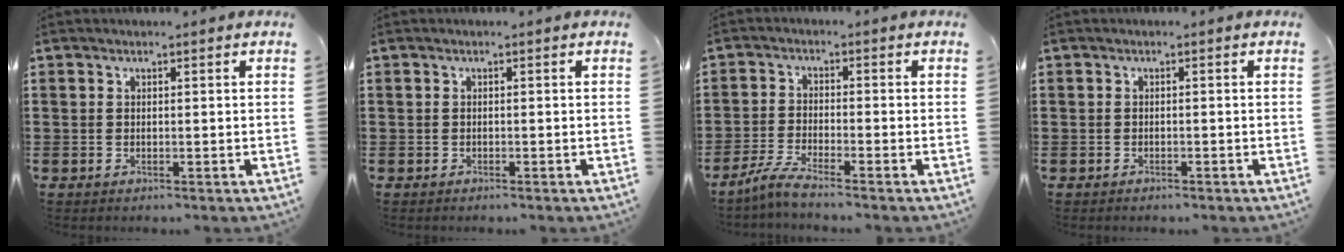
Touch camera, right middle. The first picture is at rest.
{"total": 0.0}
{"total": 3.8, "force": [-3.2, -0.3, 2.1], "torque": [-0.058, -0.013, -0.065]}
{"total": 0.6, "force": [-0.6, 0.1, 0.1], "torque": [-0.003, -0.001, -0.012]}